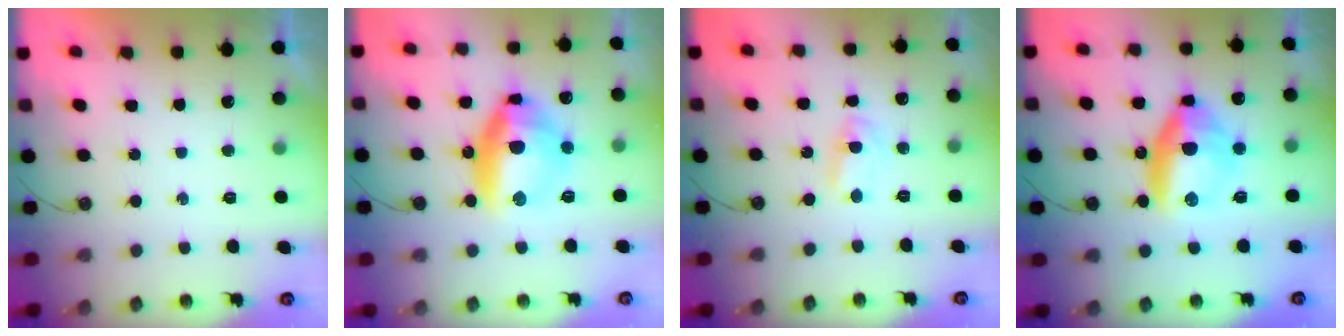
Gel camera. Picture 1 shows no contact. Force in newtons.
{"total": 15.9, "press": 15.7, "slide": 2.4}
{"total": 1.9, "press": 1.9, "slide": 0.2}
{"total": 11.2, "press": 11.0, "slide": 1.7}